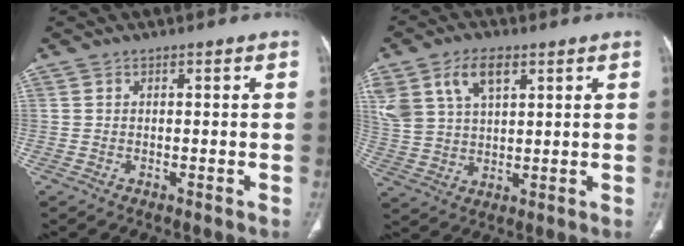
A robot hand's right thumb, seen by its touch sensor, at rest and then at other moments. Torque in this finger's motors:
{"motor_torque": [1.42, 1.36, 1.10, 0.94, 0.10]}